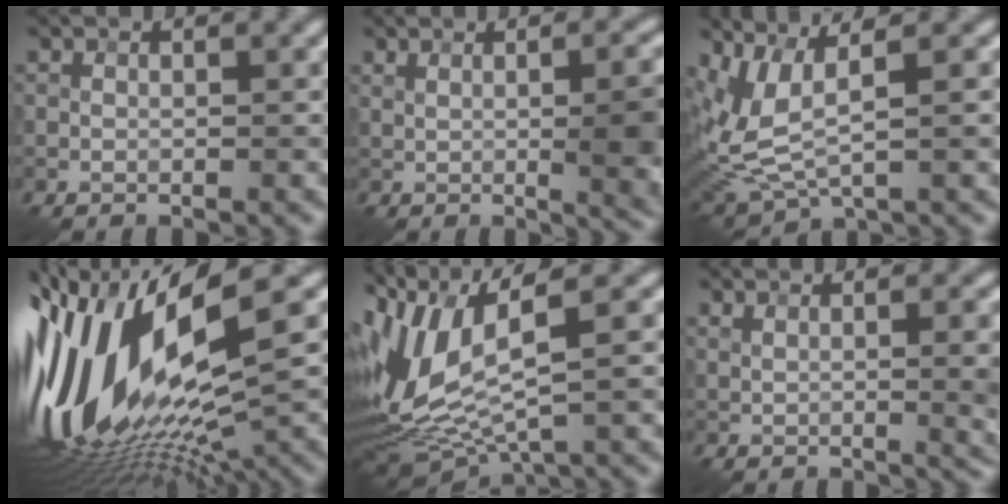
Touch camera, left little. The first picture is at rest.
{"total": 9.6, "force": [0.8, 3.5, 8.9], "torque": [-0.076, 0.019, 0.013]}
{"total": 5.5, "force": [1.9, 2.0, 4.7], "torque": [-0.124, -0.008, 0.049]}
{"total": 18.4, "force": [0.4, 6.6, 17.2], "torque": [-0.342, -0.023, 0.013]}
{"total": 9.3, "force": [1.1, 4.0, 8.3], "torque": [-0.202, -0.014, 0.030]}
{"total": 5.9, "force": [1.3, 2.4, 5.2], "torque": [-0.038, 0.015, 0.018]}